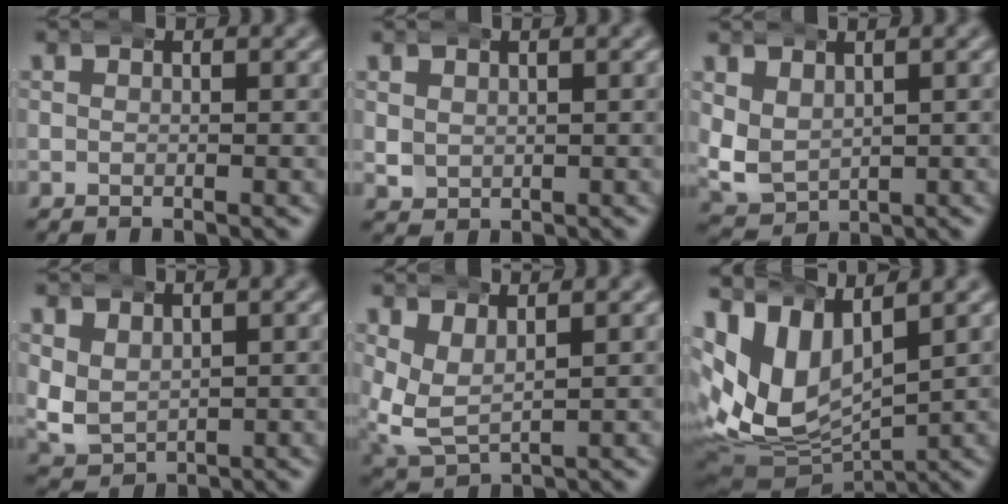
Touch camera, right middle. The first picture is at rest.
{"total": 1.3, "force": [0.7, 1.0, 0.4], "torque": [-0.024, -0.009, 0.024]}
{"total": 4.5, "force": [0.9, 3.8, 2.3], "torque": [-0.083, -0.032, 0.032]}
{"total": 3.7, "force": [1.1, 3.0, 1.8], "torque": [-0.070, -0.028, 0.036]}
{"total": 4.9, "force": [1.6, 3.7, 2.8], "torque": [-0.091, -0.025, 0.042]}
{"total": 12.7, "force": [1.2, 10.0, 7.7], "torque": [-0.174, -0.033, 0.031]}